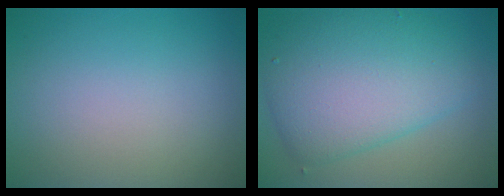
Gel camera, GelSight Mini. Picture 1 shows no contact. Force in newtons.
{"total": 8.6, "press": 8.6, "slide": 0.1}